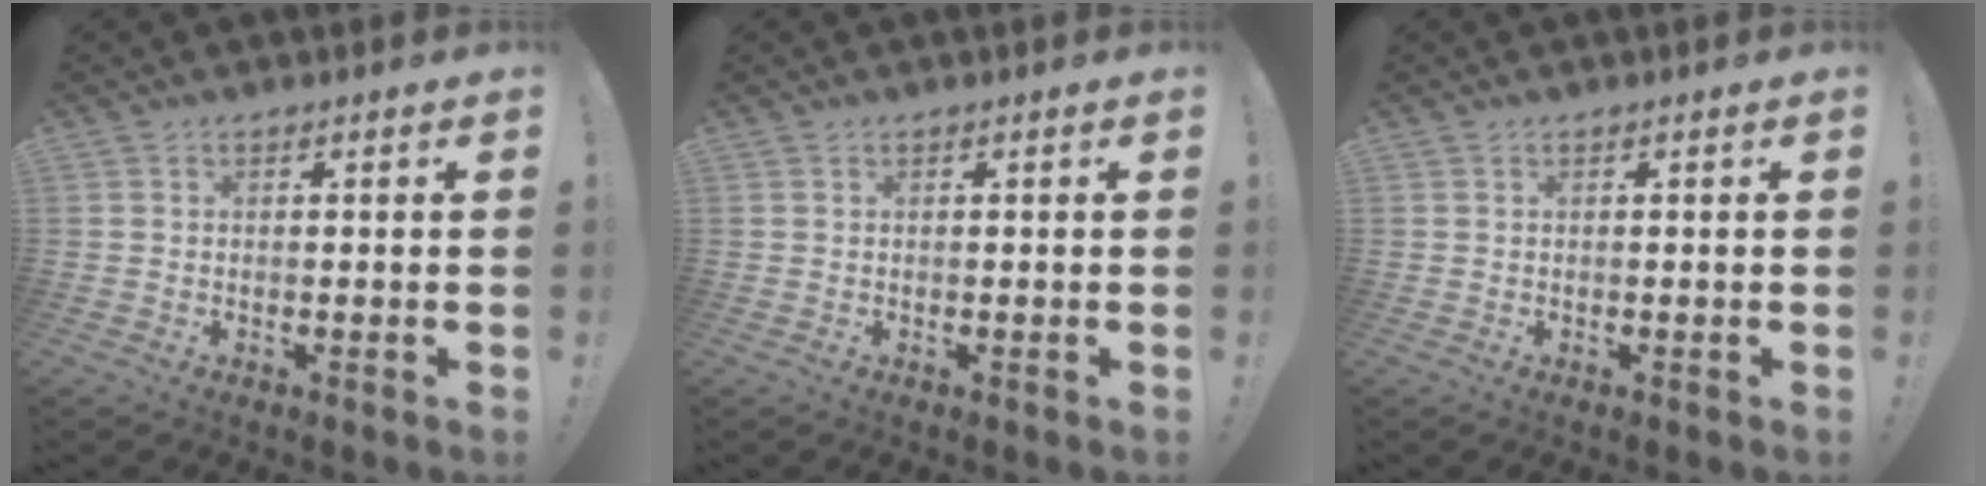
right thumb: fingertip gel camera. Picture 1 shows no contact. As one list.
[{"total": 0.0}, {"total": 0.0}]